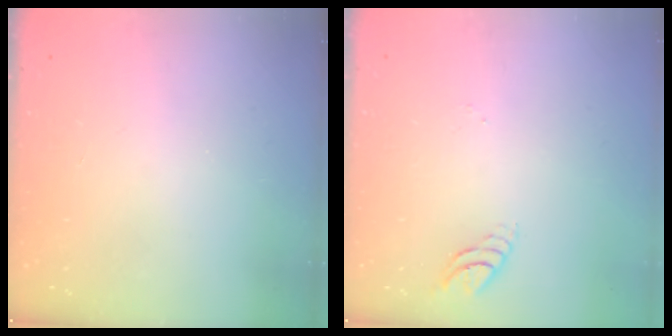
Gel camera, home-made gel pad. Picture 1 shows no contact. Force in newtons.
{"total": 4.1, "press": 4.1, "slide": 0.1}